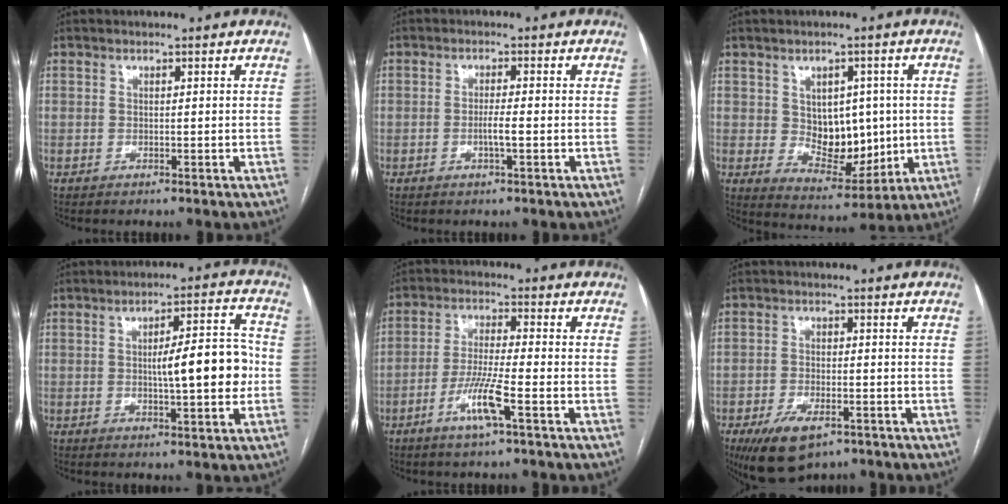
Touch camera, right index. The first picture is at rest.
{"total": 2.4, "force": [-0.7, 0.1, 2.3], "torque": [-0.044, 0.000, -0.013]}
{"total": 9.6, "force": [0.7, 6.1, 7.4], "torque": [-0.105, 0.002, 0.030]}
{"total": 10.0, "force": [-0.6, 2.0, 9.8], "torque": [-0.137, 0.021, -0.007]}
{"total": 7.2, "force": [-3.4, 0.1, 6.3], "torque": [-0.127, -0.007, -0.066]}
{"total": 7.9, "force": [-4.8, 3.6, 5.2], "torque": [-0.097, -0.011, -0.073]}